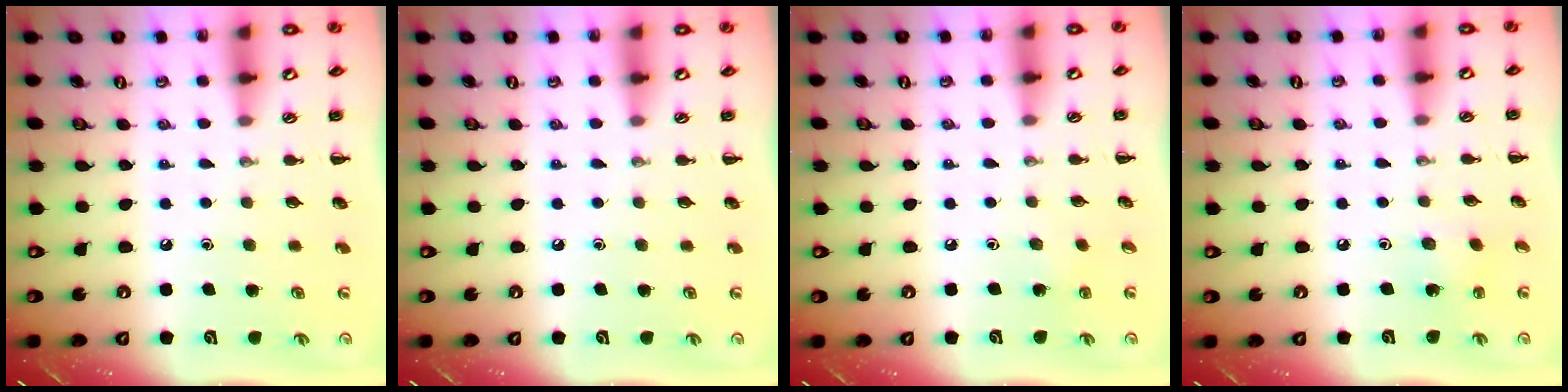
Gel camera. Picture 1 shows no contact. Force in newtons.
{"total": 0.0}
{"total": 3.9, "press": 3.7, "slide": 1.0}
{"total": 2.4, "press": 2.2, "slide": 0.7}